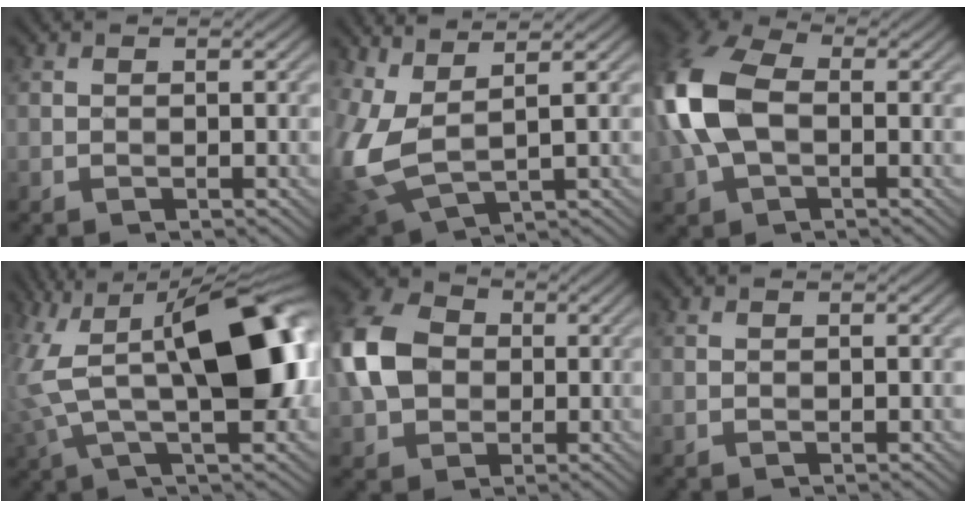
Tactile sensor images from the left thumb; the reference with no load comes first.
{"total": 9.3, "force": [2.0, 4.3, 8.0], "torque": [-0.227, -0.005, 0.045]}
{"total": 12.3, "force": [-0.3, 7.7, 9.5], "torque": [-0.259, 0.017, -0.020]}
{"total": 17.5, "force": [1.1, 7.5, 15.7], "torque": [-0.295, 0.002, 0.019]}
{"total": 10.1, "force": [0.3, 8.0, 6.1], "torque": [-0.164, 0.018, -0.007]}
{"total": 0.0}